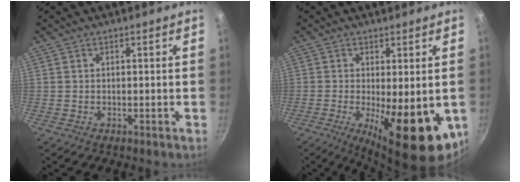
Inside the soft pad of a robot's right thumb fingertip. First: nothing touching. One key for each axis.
{"total": 15.2, "fx": -3.5, "fy": 5.4, "fz": 13.8, "tx": -0.181, "ty": -0.012, "tz": -0.038}